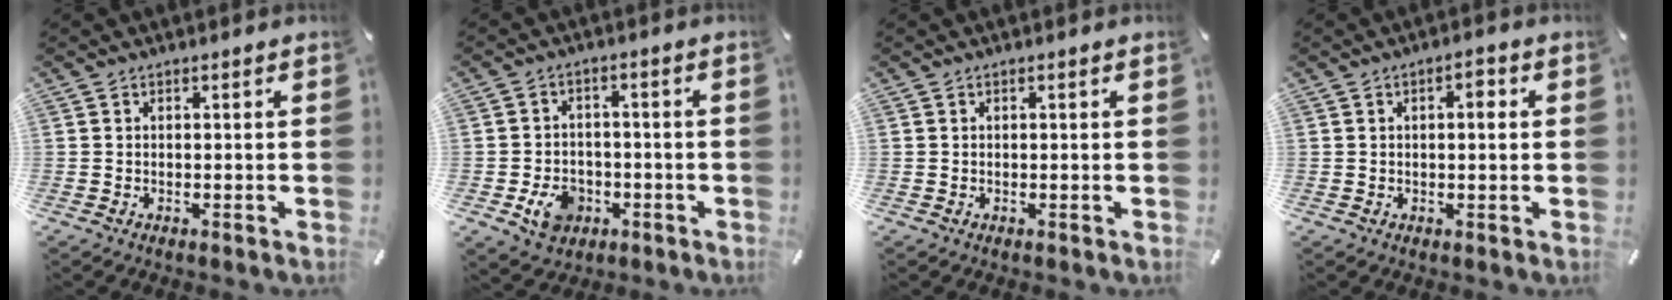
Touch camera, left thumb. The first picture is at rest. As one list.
[{"total": 7.8, "force": [-2.7, 6.4, 3.5], "torque": [-0.068, 0.011, -0.050]}, {"total": 0.0}, {"total": 3.3, "force": [0.6, 1.7, 2.8], "torque": [-0.042, 0.003, 0.004]}]